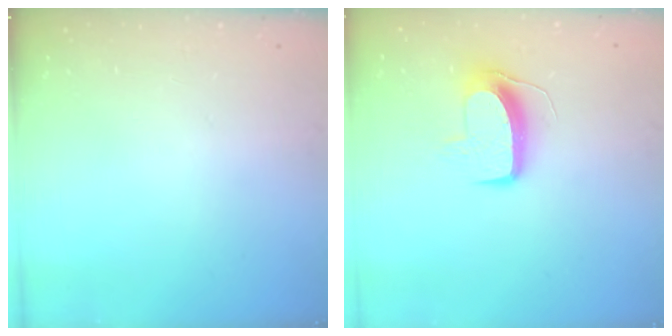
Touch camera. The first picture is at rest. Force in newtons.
{"total": 9.6, "press": 9.6, "slide": 0.2}